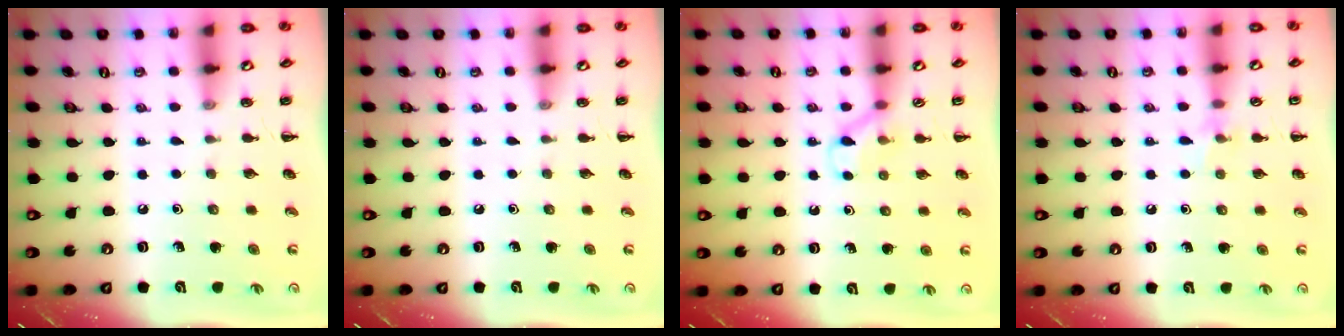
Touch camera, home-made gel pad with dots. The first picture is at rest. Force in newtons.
{"total": 0.0}
{"total": 4.9, "press": 4.6, "slide": 1.6}
{"total": 5.6, "press": 5.5, "slide": 1.4}